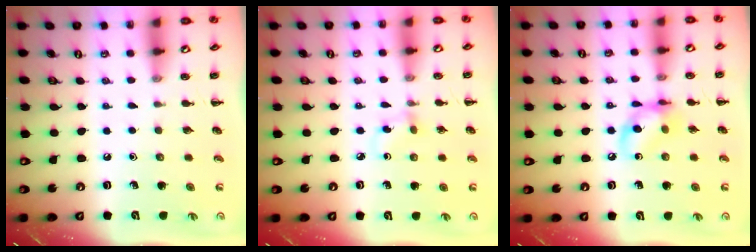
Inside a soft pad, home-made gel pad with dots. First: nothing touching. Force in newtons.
{"total": 3.5, "press": 3.2, "slide": 1.5}
{"total": 9.6, "press": 9.5, "slide": 0.8}